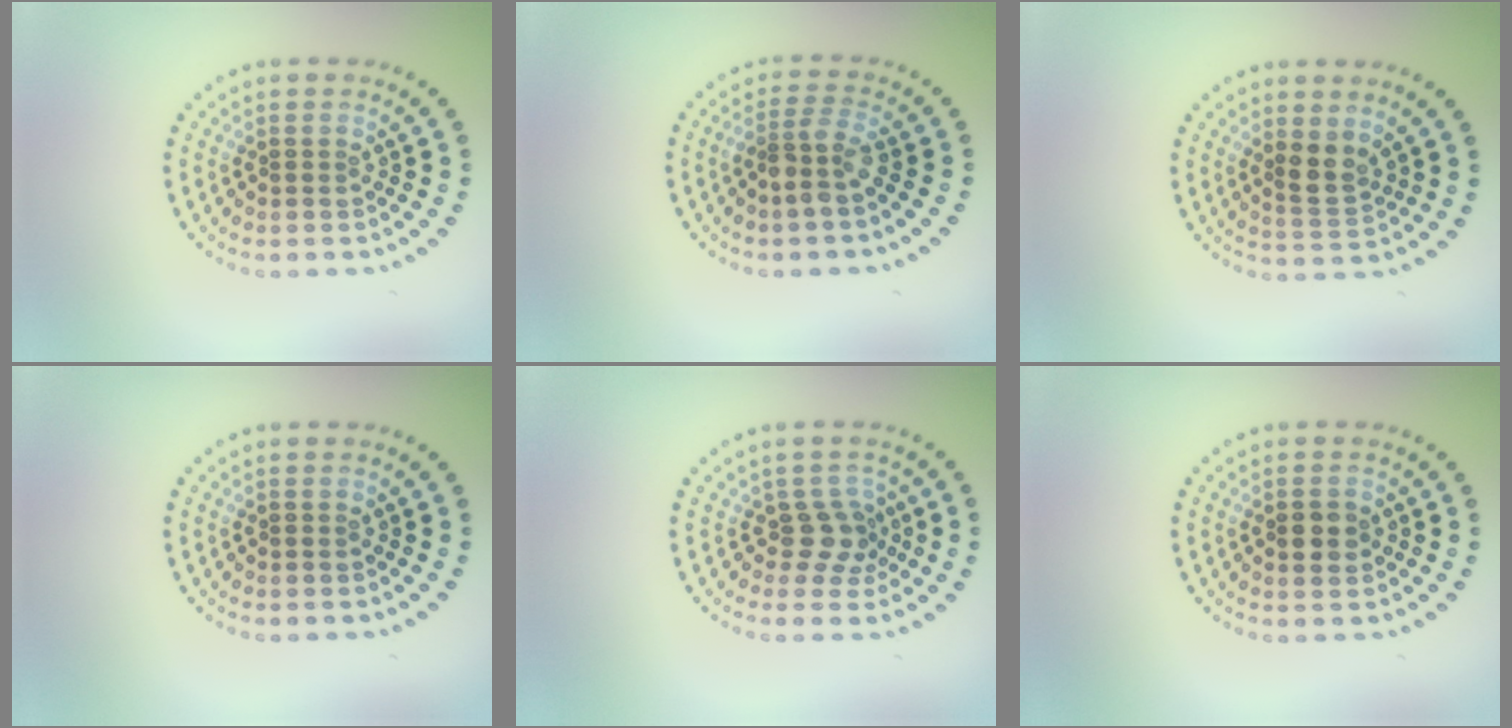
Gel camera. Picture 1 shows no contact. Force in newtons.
{"total": 2.5, "press": 1.9, "slide": 1.5}
{"total": 2.4, "press": 2.0, "slide": 1.2}
{"total": 0.0}
{"total": 2.4, "press": 1.8, "slide": 1.6}
{"total": 2.4, "press": 2.4, "slide": 0.1}